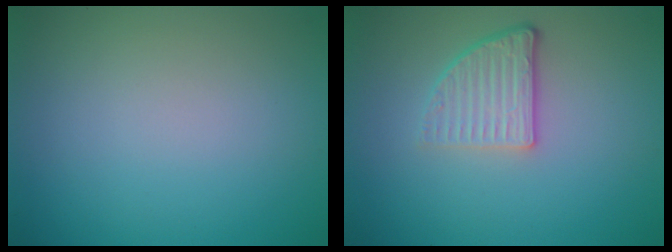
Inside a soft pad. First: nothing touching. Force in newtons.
{"total": 3.3, "press": 2.5, "slide": 2.2}